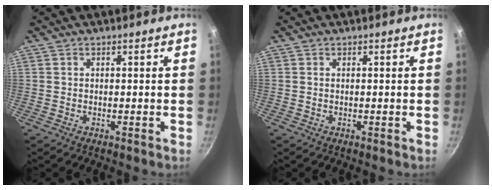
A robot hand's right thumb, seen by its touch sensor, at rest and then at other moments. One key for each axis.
{"total": 0.0}